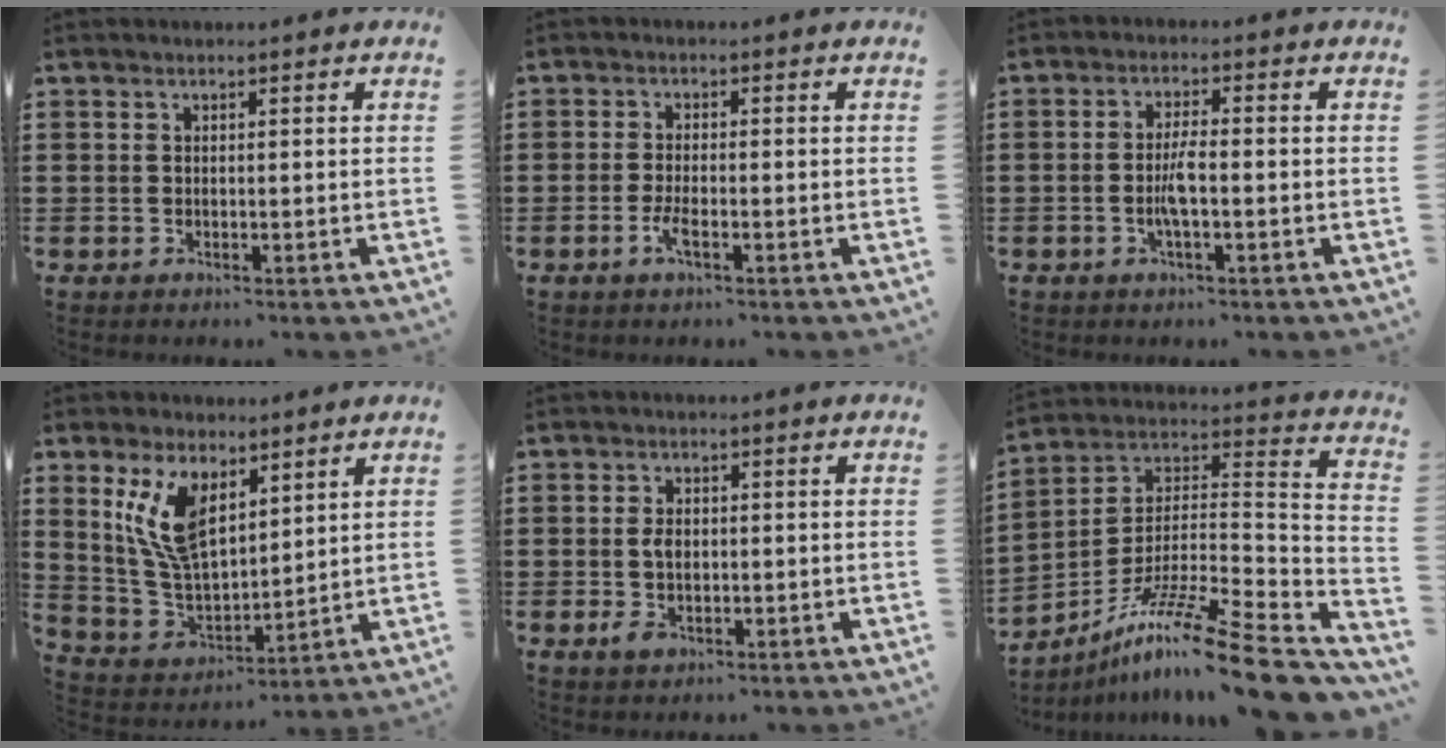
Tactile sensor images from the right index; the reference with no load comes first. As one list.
[{"total": 2.7, "force": [-1.2, 0.6, 2.4], "torque": [-0.056, -0.007, -0.025]}, {"total": 3.5, "force": [-0.9, 0.6, 3.3], "torque": [-0.074, -0.004, -0.021]}, {"total": 10.5, "force": [5.0, 5.2, 7.7], "torque": [-0.183, -0.008, 0.091]}, {"total": 3.1, "force": [-0.4, 1.9, 2.4], "torque": [-0.054, 0.001, -0.011]}, {"total": 15.1, "force": [-11.1, 0.8, 10.2], "torque": [-0.167, 0.011, -0.204]}]